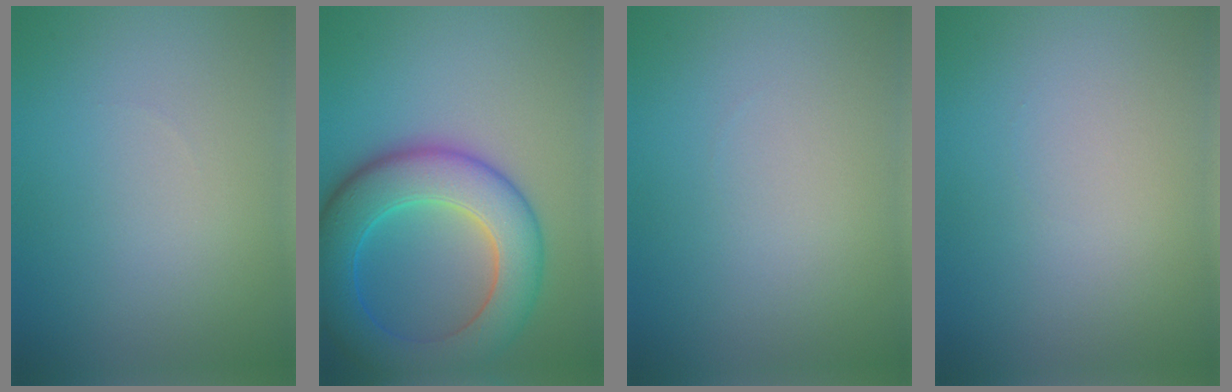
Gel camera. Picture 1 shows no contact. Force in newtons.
{"total": 9.4, "press": 9.4, "slide": 0.3}
{"total": 0.0}
{"total": 0.0}